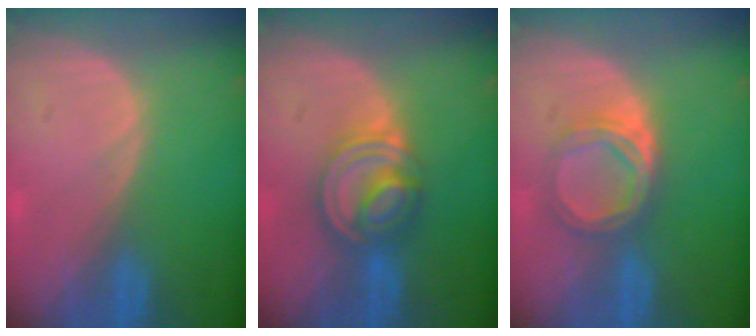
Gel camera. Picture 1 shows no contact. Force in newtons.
{"total": 7.7, "press": 6.7, "slide": 3.8}
{"total": 5.6, "press": 5.0, "slide": 2.6}